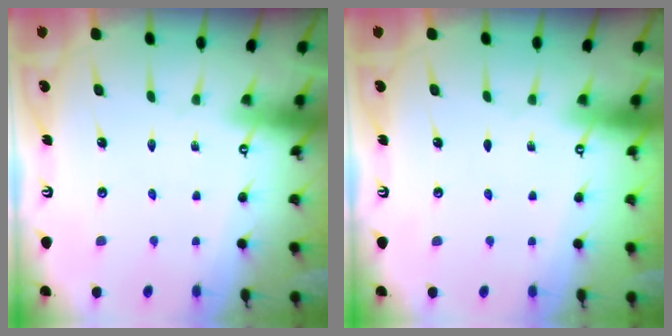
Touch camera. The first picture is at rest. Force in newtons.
{"total": 0.0}